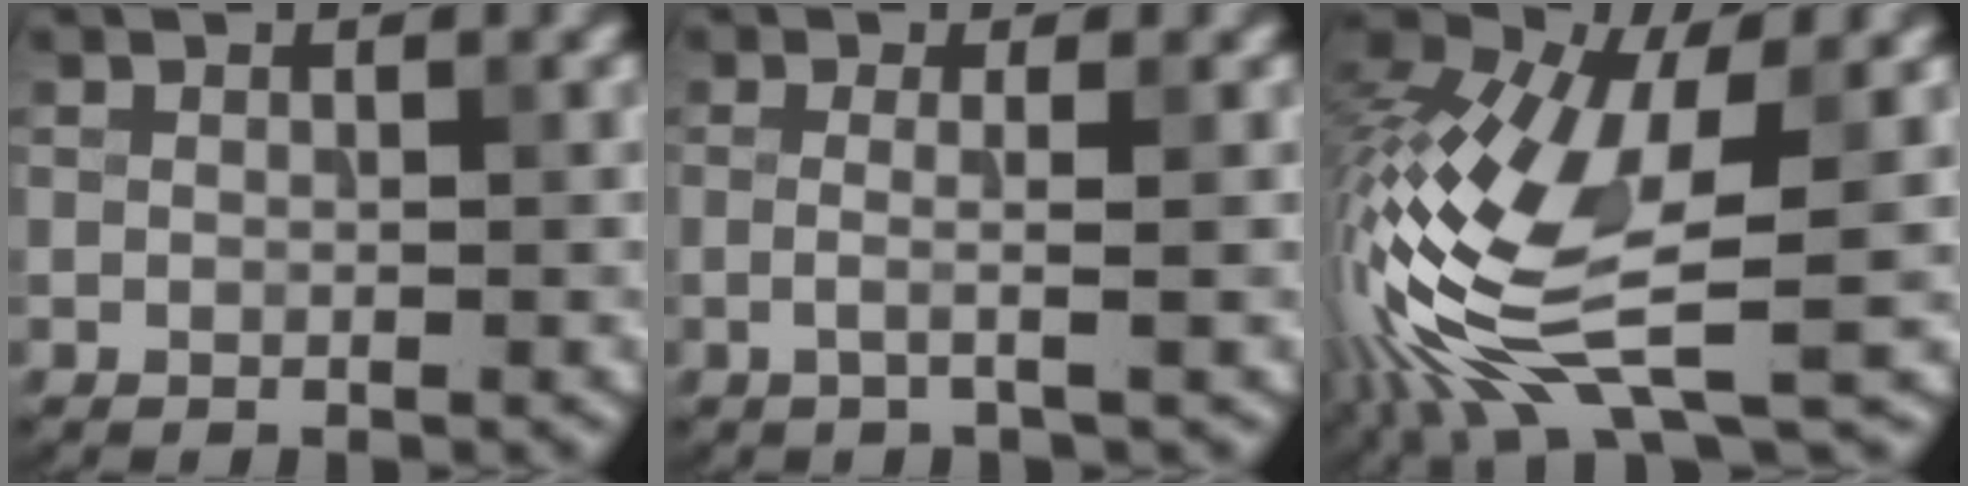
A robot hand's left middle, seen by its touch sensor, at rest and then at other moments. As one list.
[{"total": 2.1, "force": [-0.1, 0.6, 2.0], "torque": [-0.033, -0.004, -0.011]}, {"total": 12.9, "force": [-3.4, 5.2, 11.3], "torque": [-0.249, -0.003, -0.068]}]